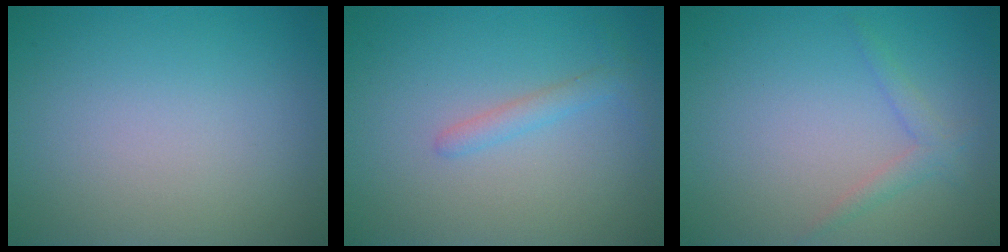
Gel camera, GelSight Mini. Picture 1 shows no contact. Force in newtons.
{"total": 1.4, "press": 1.4, "slide": 0.0}
{"total": 1.4, "press": 1.4, "slide": 0.1}